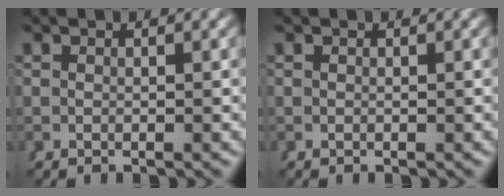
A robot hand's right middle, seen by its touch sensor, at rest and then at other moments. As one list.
[{"total": 0.0}]